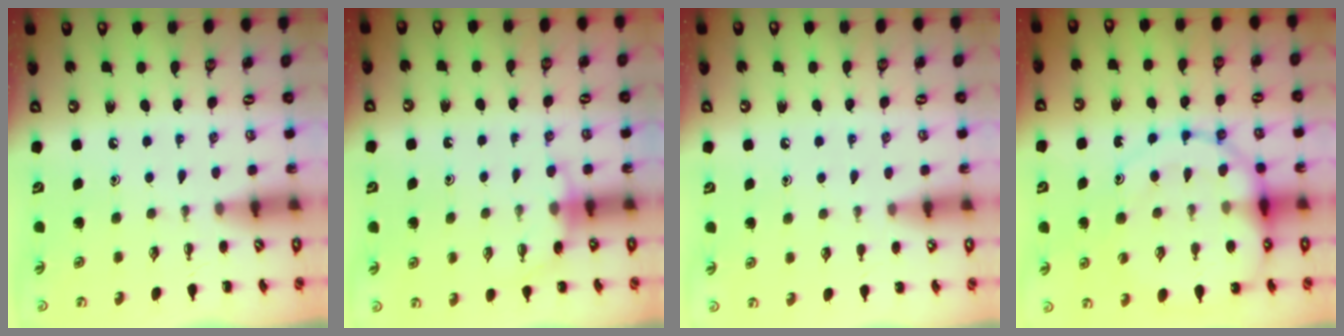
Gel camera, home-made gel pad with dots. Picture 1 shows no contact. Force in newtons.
{"total": 5.9, "press": 5.7, "slide": 1.5}
{"total": 5.6, "press": 5.3, "slide": 1.9}
{"total": 15.2, "press": 14.9, "slide": 2.8}